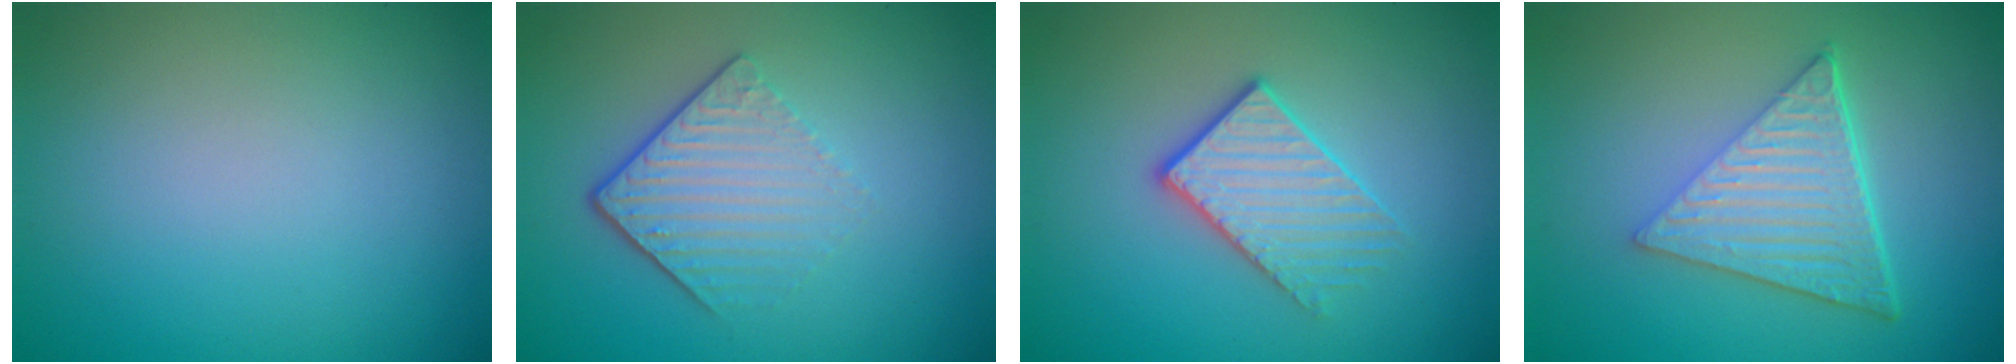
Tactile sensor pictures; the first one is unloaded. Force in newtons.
{"total": 4.3, "press": 2.9, "slide": 3.2}
{"total": 2.9, "press": 2.6, "slide": 1.2}
{"total": 6.8, "press": 4.5, "slide": 5.1}